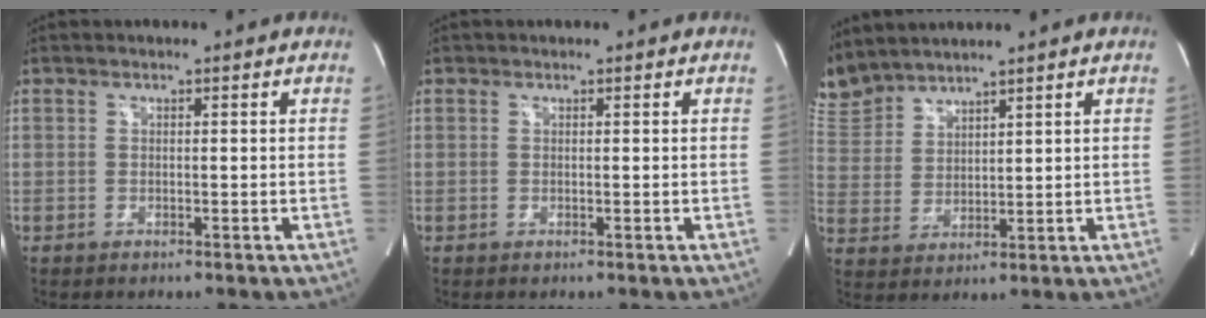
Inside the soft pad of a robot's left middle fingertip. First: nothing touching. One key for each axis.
{"total": 0.0}
{"total": 7.9, "fx": 7.7, "fy": 1.6, "fz": 0.9, "tx": -0.038, "ty": 0.013, "tz": 0.173}